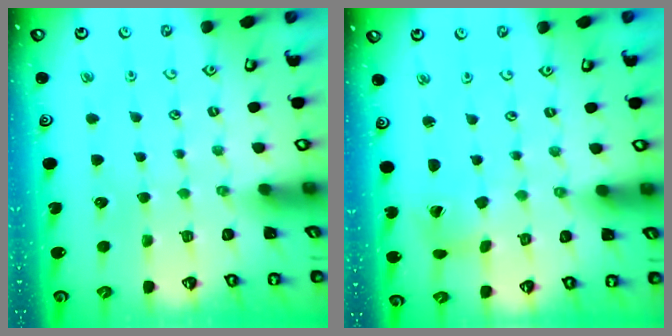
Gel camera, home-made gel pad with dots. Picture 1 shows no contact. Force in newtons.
{"total": 2.0, "press": 2.0, "slide": 0.4}